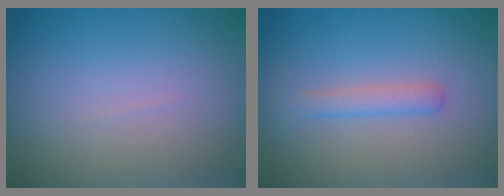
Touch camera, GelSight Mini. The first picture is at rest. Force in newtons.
{"total": 1.8, "press": 1.8, "slide": 0.1}